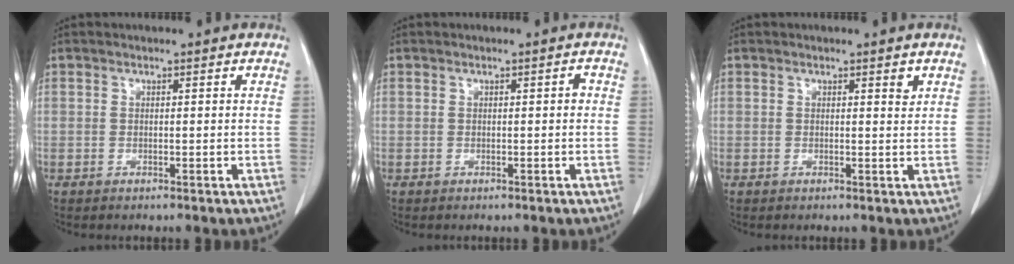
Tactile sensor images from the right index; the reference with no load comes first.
{"total": 0.7, "force": [0.0, 0.2, 0.7], "torque": [-0.007, 0.002, -0.001]}
{"total": 1.1, "force": [0.7, 0.2, 0.8], "torque": [-0.012, -0.004, 0.009]}